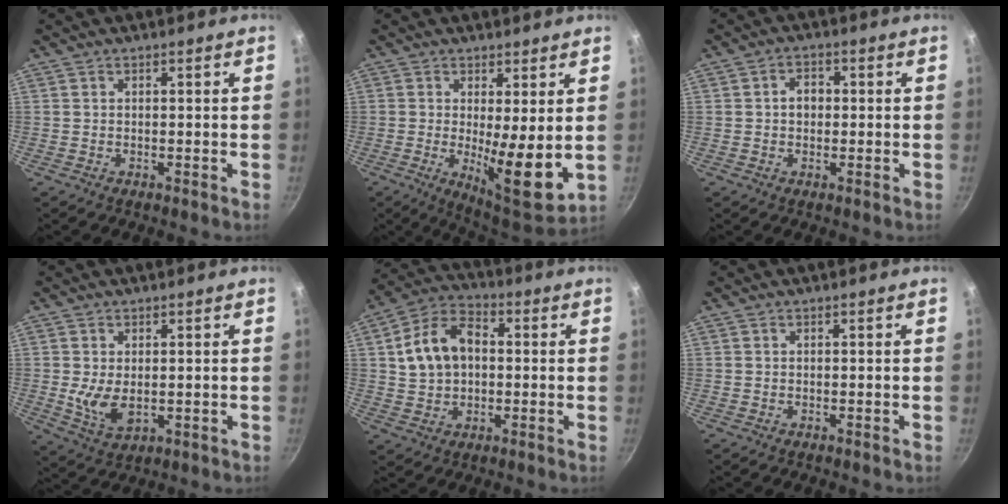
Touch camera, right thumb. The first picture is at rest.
{"total": 11.0, "force": [0.5, 2.9, 10.6], "torque": [-0.152, -0.038, 0.015]}
{"total": 3.5, "force": [0.2, 2.7, 2.1], "torque": [-0.015, 0.010, 0.000]}
{"total": 6.3, "force": [0.1, 3.7, 5.2], "torque": [-0.098, -0.017, 0.015]}
{"total": 12.4, "force": [1.5, 8.7, 8.7], "torque": [-0.138, 0.026, 0.017]}
{"total": 0.0}